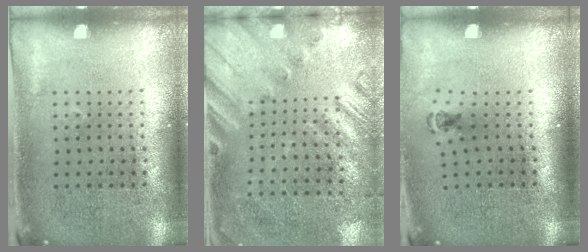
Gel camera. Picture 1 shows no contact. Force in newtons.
{"total": 2.6, "press": 2.0, "slide": 1.6}
{"total": 0.6, "press": 0.4, "slide": 0.5}